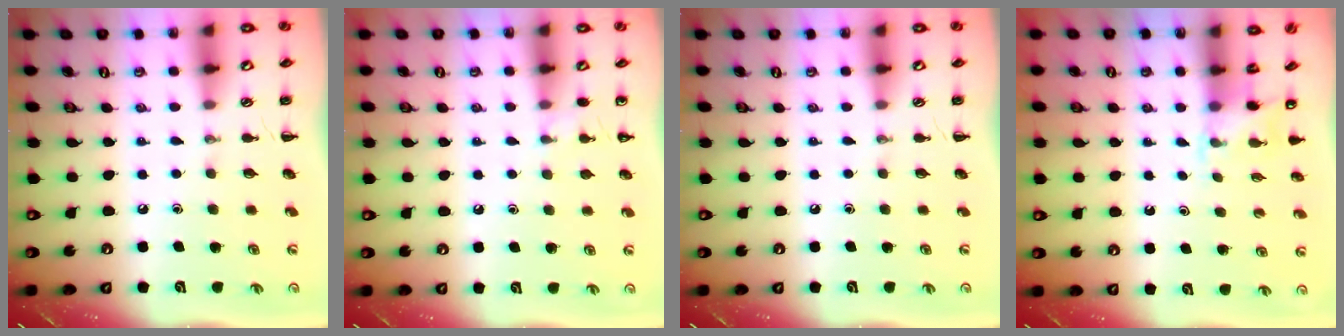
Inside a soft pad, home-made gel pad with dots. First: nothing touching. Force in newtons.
{"total": 3.4, "press": 3.2, "slide": 1.0}
{"total": 0.0}
{"total": 2.5, "press": 2.4, "slide": 0.9}